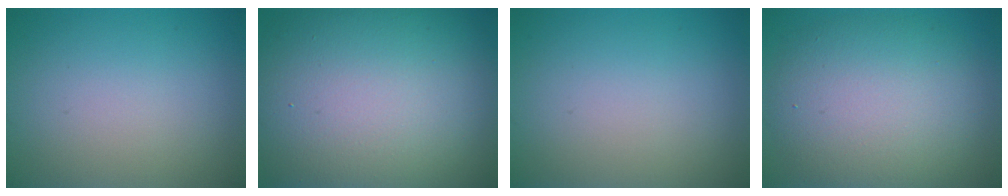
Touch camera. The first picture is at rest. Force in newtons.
{"total": 17.9, "press": 17.9, "slide": 1.2}
{"total": 0.0}
{"total": 9.1, "press": 9.1, "slide": 0.1}